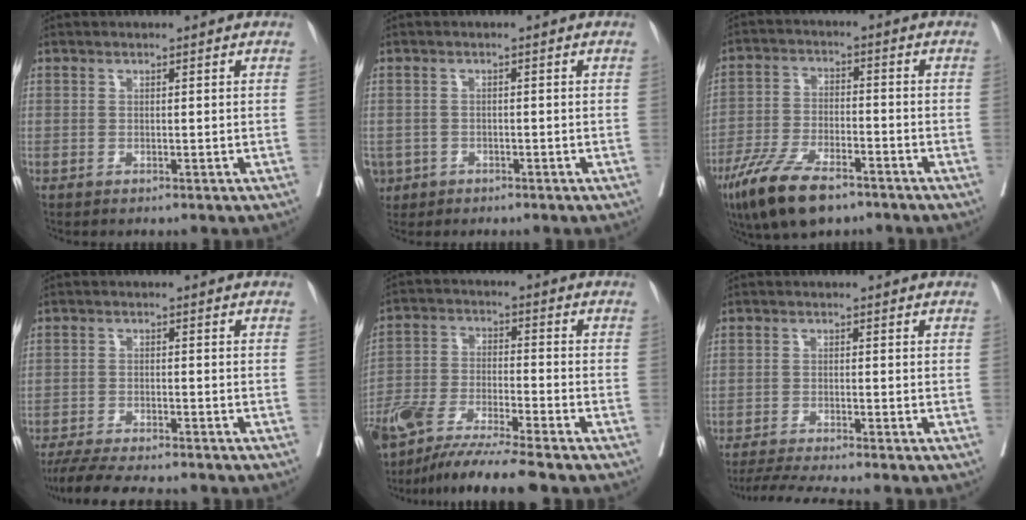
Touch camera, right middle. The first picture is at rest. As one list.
[{"total": 4.9, "force": [-2.7, 4.1, 1.0], "torque": [-0.031, 0.002, -0.042]}, {"total": 11.6, "force": [-8.0, 3.6, 7.6], "torque": [-0.152, -0.020, -0.145]}, {"total": 11.2, "force": [-9.9, 1.4, 5.0], "torque": [-0.076, -0.018, -0.150]}, {"total": 11.4, "force": [-9.5, -0.3, 6.2], "torque": [-0.114, -0.029, -0.171]}, {"total": 5.8, "force": [-5.1, -1.2, 2.4], "torque": [-0.040, -0.021, -0.088]}]